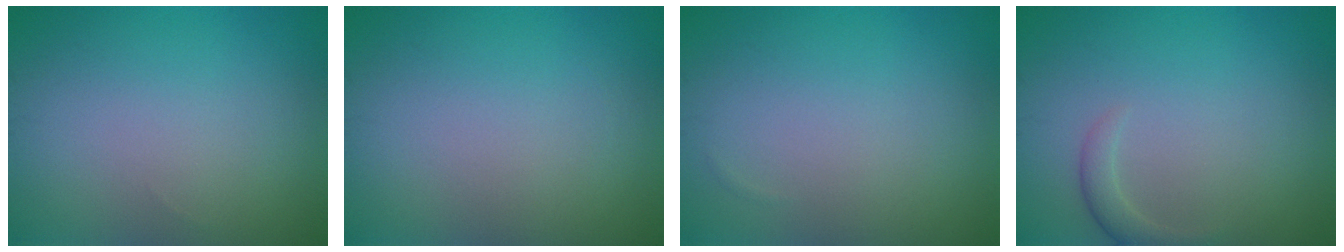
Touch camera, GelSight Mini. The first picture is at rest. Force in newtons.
{"total": 0.0}
{"total": 0.0}
{"total": 1.5, "press": 1.5, "slide": 0.1}